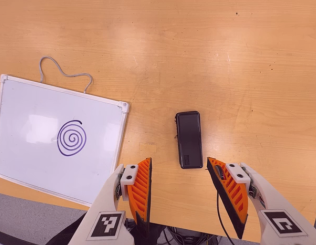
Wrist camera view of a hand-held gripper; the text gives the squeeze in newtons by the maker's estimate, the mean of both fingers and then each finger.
{"total": 0.0}